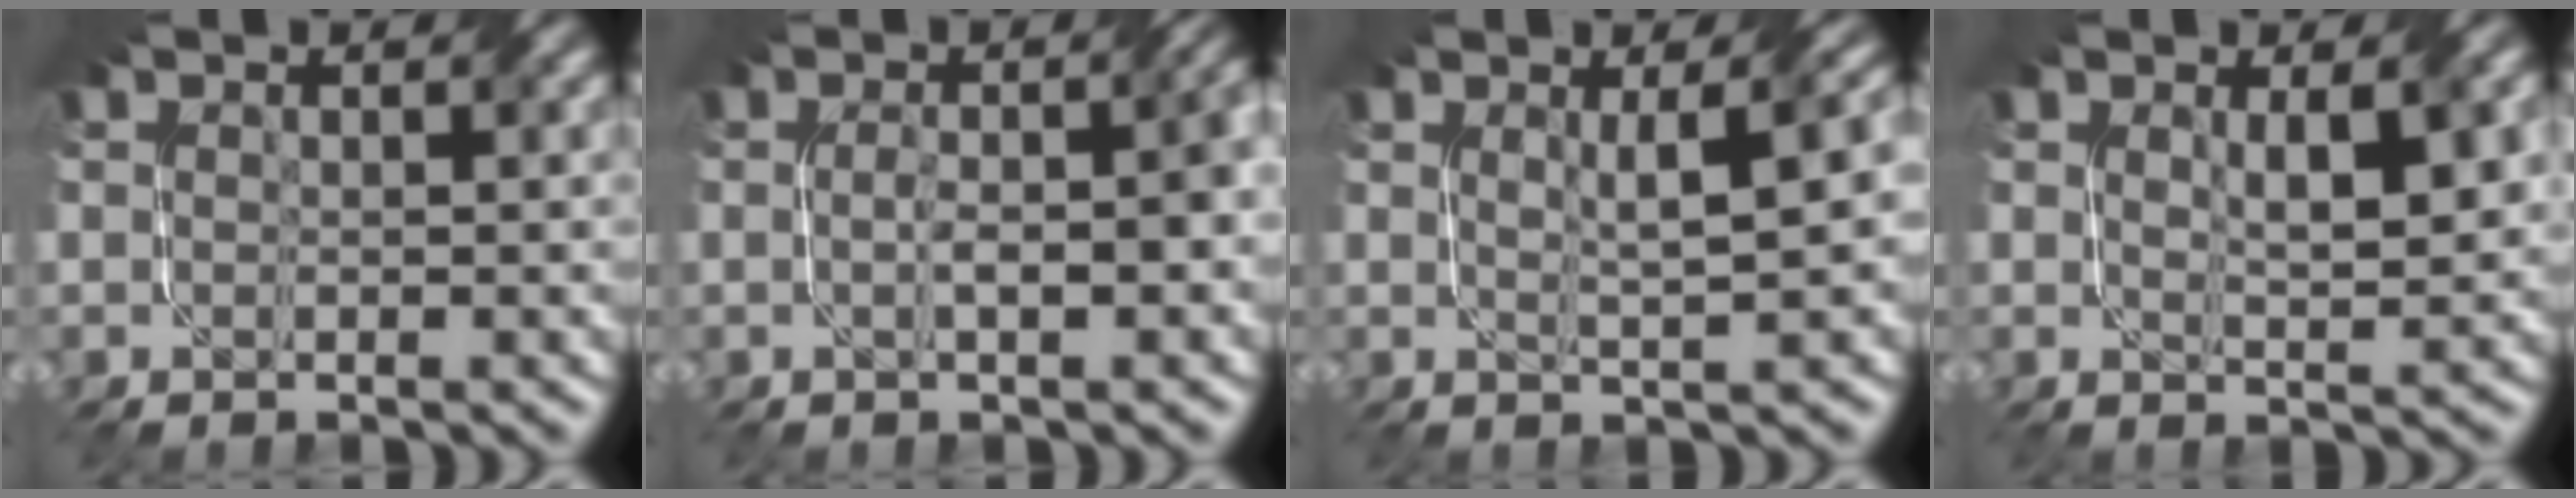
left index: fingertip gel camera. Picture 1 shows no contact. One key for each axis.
{"total": 4.0, "fx": -0.3, "fy": 1.1, "fz": 3.8, "tx": -0.045, "ty": 0.012, "tz": -0.006}
{"total": 4.8, "fx": 1.2, "fy": 1.1, "fz": 4.6, "tx": -0.045, "ty": 0.015, "tz": 0.018}
{"total": 2.8, "fx": 0.9, "fy": 0.7, "fz": 2.5, "tx": -0.043, "ty": -0.003, "tz": 0.018}